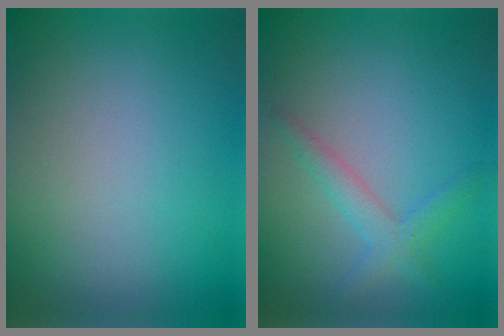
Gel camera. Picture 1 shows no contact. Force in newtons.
{"total": 2.2, "press": 2.2, "slide": 0.0}